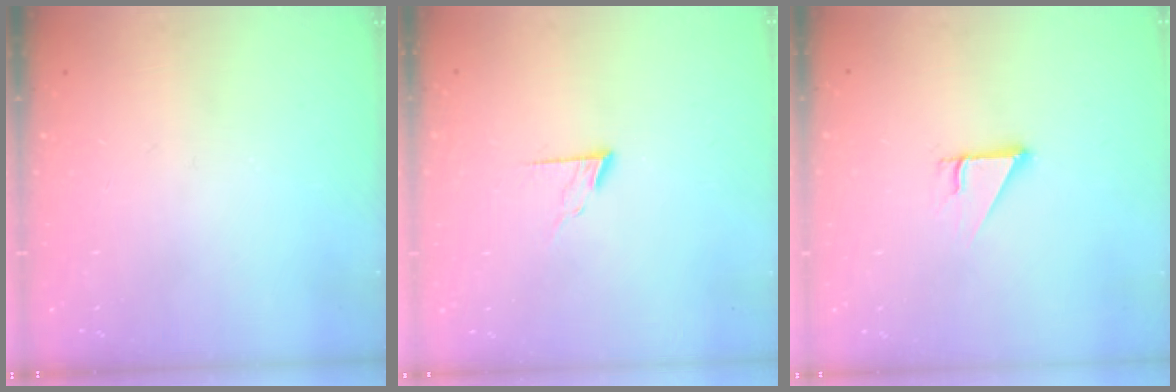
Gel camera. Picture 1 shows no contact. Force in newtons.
{"total": 5.7, "press": 5.7, "slide": 0.6}
{"total": 2.5, "press": 2.5, "slide": 0.2}